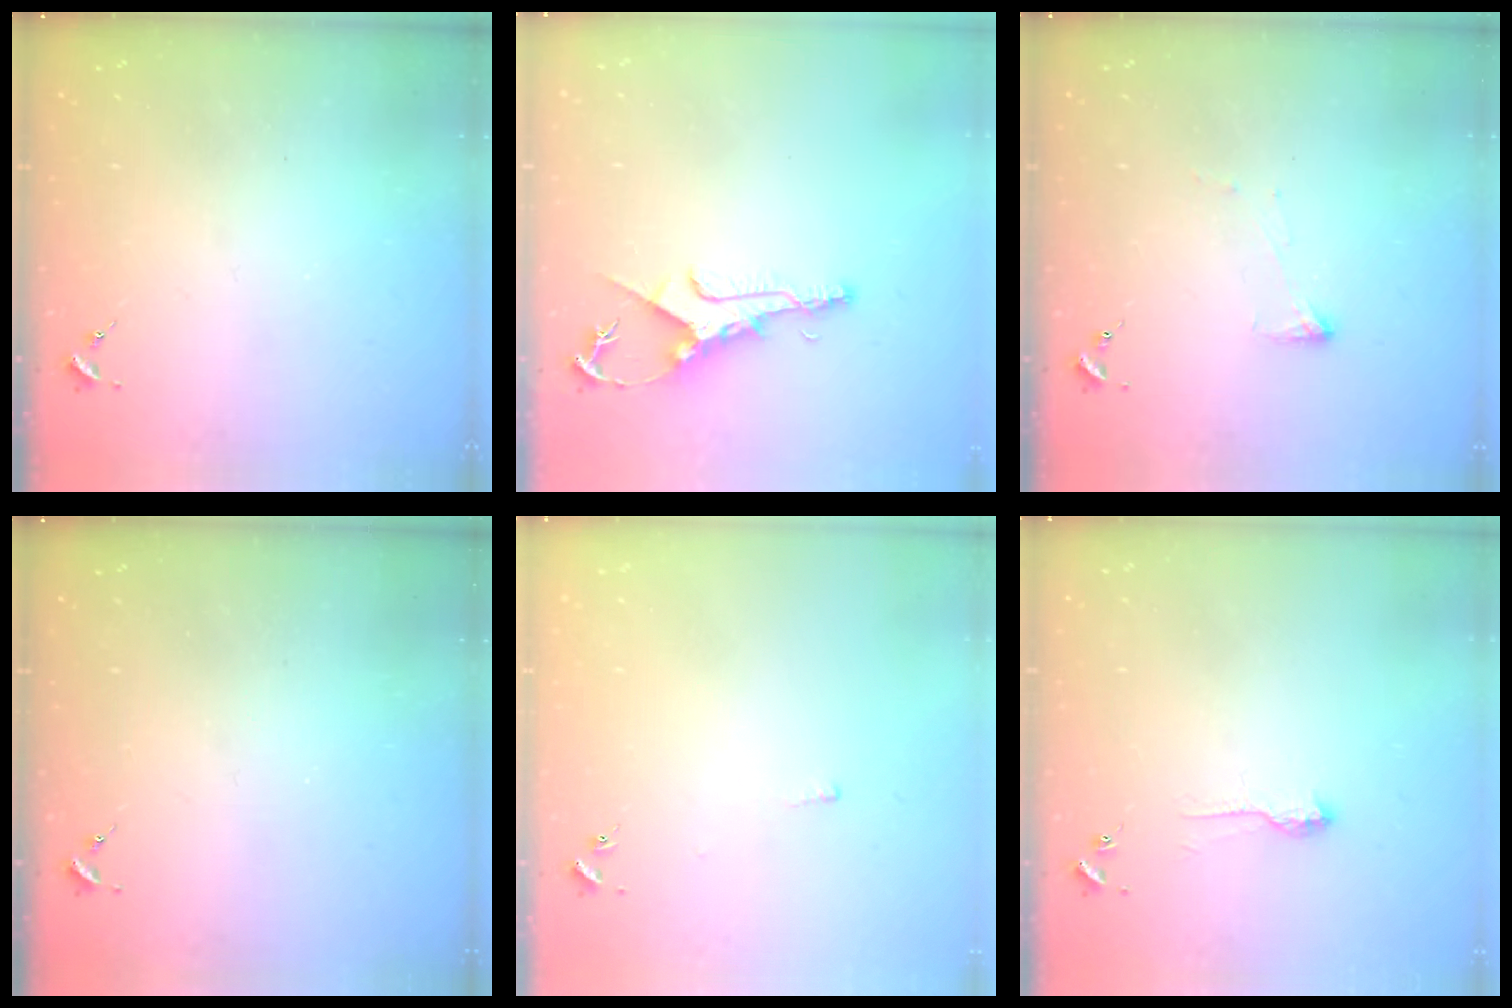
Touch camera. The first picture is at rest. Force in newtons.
{"total": 8.1, "press": 8.1, "slide": 0.8}
{"total": 3.5, "press": 3.4, "slide": 0.7}
{"total": 0.0}
{"total": 2.2, "press": 2.2, "slide": 0.5}
{"total": 6.1, "press": 6.1, "slide": 0.6}